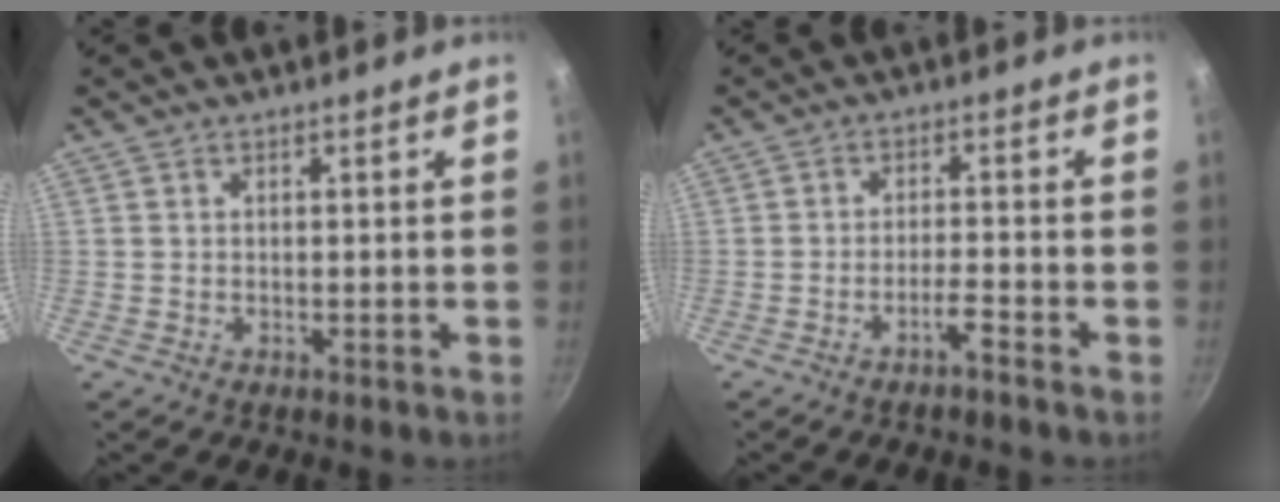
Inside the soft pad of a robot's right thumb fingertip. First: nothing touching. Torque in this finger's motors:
{"motor_torque": [0.08, 0.64, -0.24, 0.22, 0.11]}